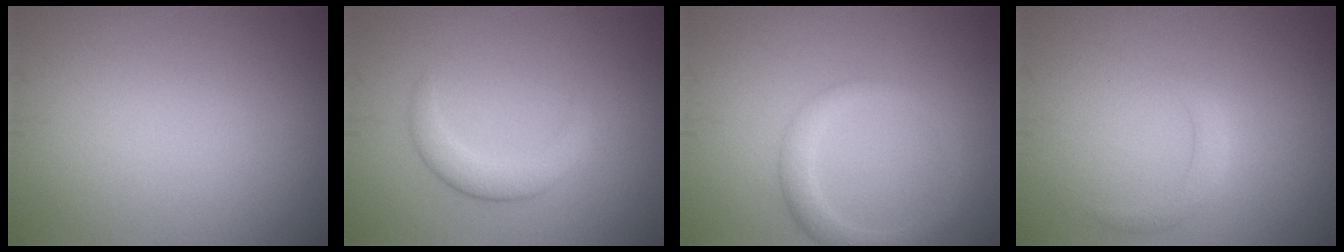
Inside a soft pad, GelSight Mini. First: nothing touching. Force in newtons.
{"total": 2.8, "press": 2.8, "slide": 0.2}
{"total": 2.5, "press": 2.5, "slide": 0.2}
{"total": 1.6, "press": 1.6, "slide": 0.1}